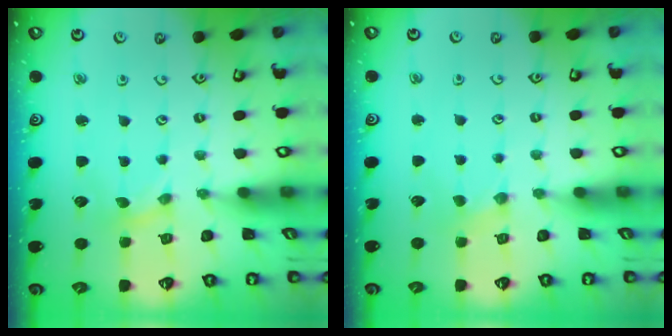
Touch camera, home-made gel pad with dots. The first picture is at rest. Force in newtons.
{"total": 0.6, "press": 0.6, "slide": 0.2}